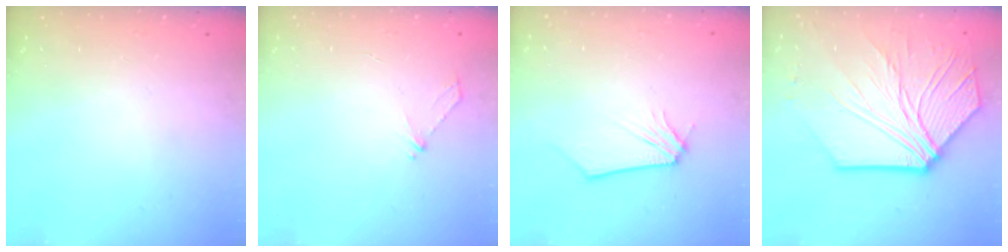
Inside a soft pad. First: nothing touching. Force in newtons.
{"total": 3.0, "press": 2.9, "slide": 0.4}
{"total": 0.0}
{"total": 13.5, "press": 13.4, "slide": 1.8}